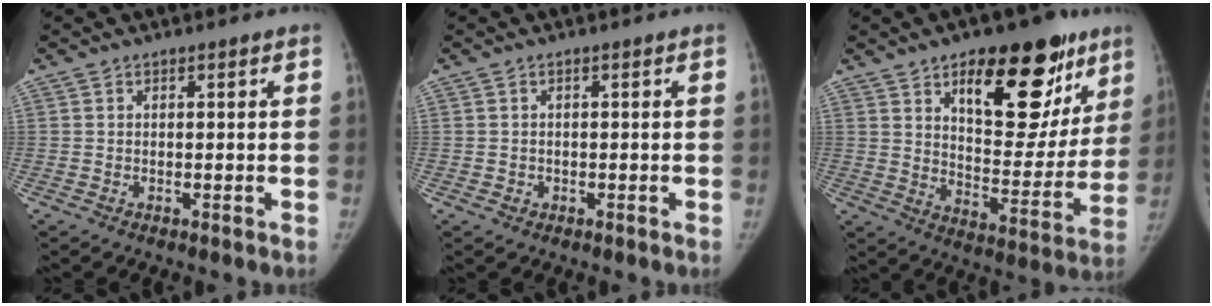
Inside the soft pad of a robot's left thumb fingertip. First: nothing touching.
{"total": 1.0, "force": [-0.3, 1.0, 0.2], "torque": [0.002, 0.003, -0.003]}
{"total": 24.0, "force": [12.7, 11.1, 17.0], "torque": [-0.174, -0.047, 0.189]}